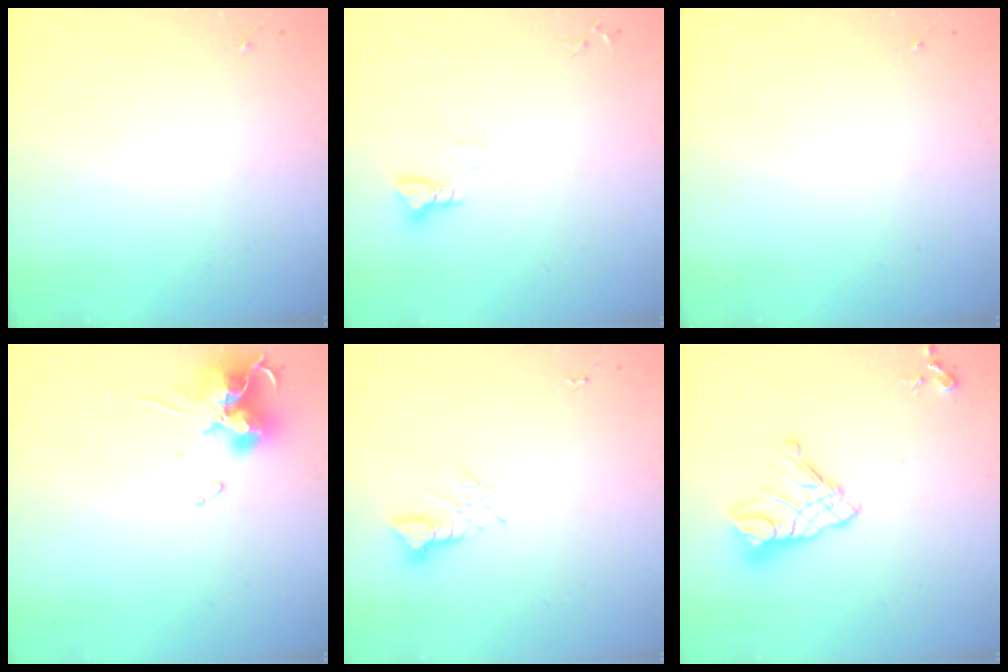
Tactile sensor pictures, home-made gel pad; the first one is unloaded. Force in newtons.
{"total": 3.9, "press": 3.9, "slide": 0.4}
{"total": 0.0}
{"total": 14.4, "press": 14.4, "slide": 0.6}
{"total": 3.2, "press": 3.2, "slide": 0.2}
{"total": 14.4, "press": 14.3, "slide": 1.9}